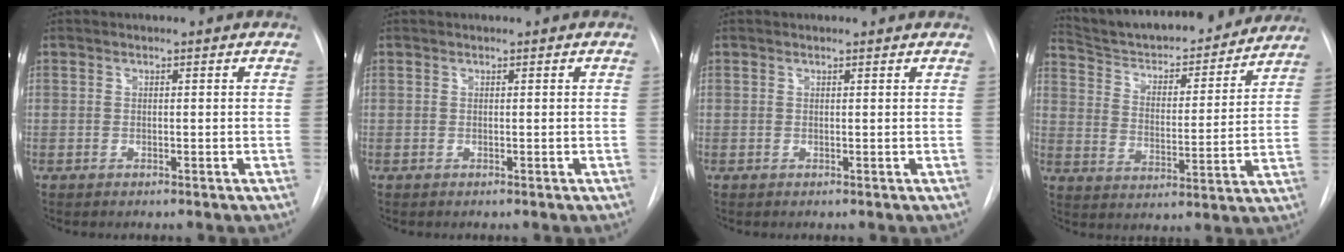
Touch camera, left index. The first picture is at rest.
{"total": 0.0}
{"total": 0.5, "force": [0.5, 0.0, 0.0], "torque": [-0.004, -0.003, 0.002]}
{"total": 22.1, "force": [20.4, 4.5, 7.3], "torque": [-0.110, -0.006, 0.291]}